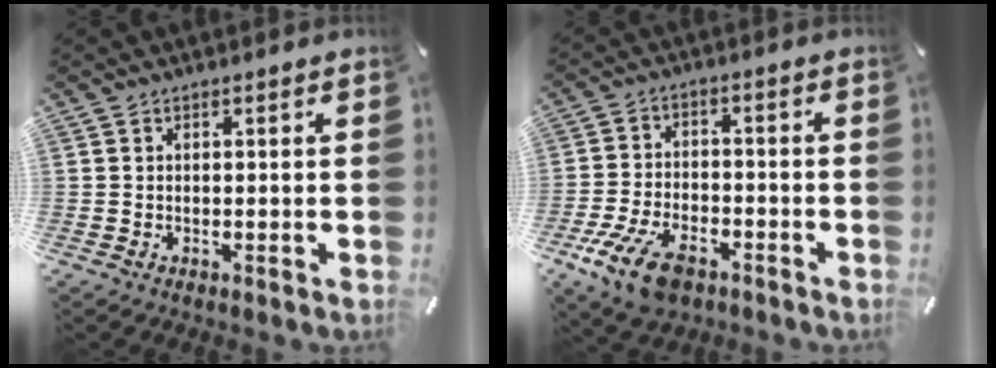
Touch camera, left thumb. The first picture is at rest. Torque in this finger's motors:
{"motor_torque": [0.11, 2.46, 1.11, 0.77, 0.11]}